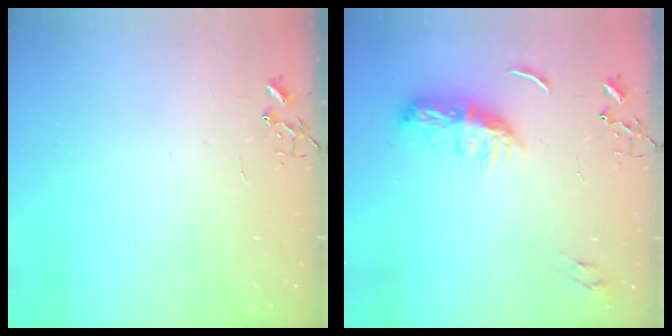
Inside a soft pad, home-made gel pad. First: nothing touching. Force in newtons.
{"total": 9.4, "press": 9.4, "slide": 0.4}